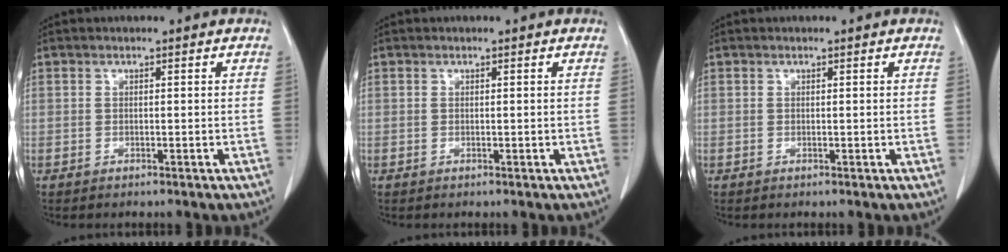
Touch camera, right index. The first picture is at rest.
{"total": 0.0}
{"total": 0.0}